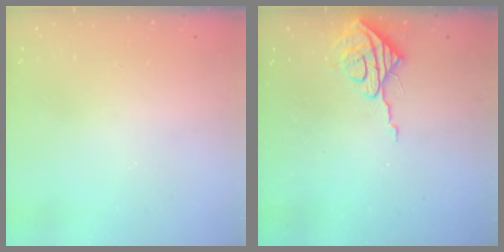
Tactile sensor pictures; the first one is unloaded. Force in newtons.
{"total": 8.2, "press": 8.1, "slide": 0.7}